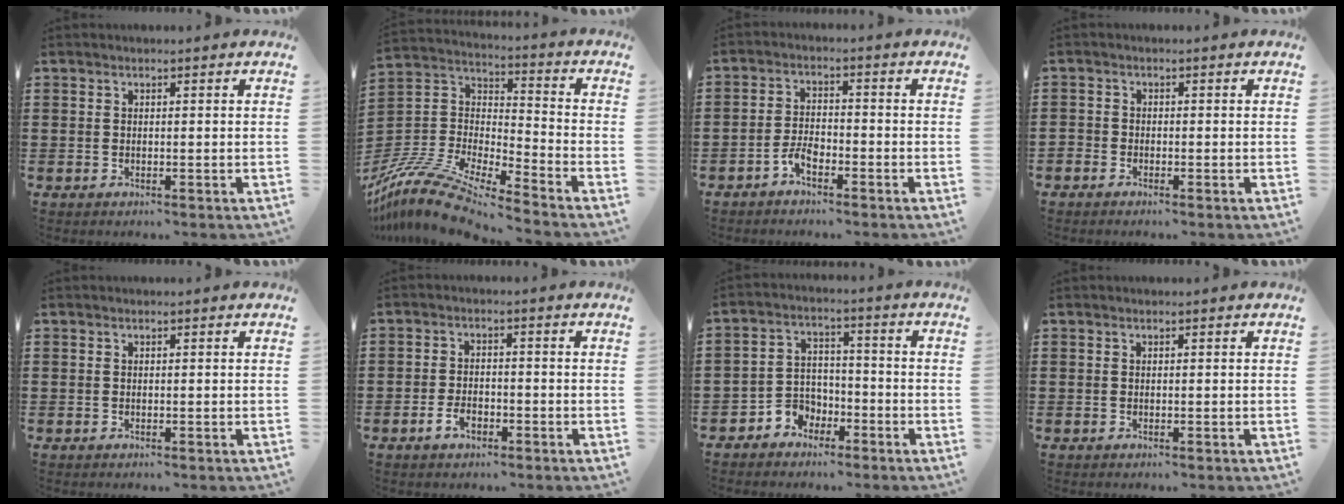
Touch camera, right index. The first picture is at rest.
{"total": 12.5, "force": [-11.2, 1.3, 5.3], "torque": [-0.126, 0.012, -0.231]}
{"total": 3.3, "force": [-2.2, 1.4, 2.1], "torque": [-0.052, 0.001, -0.047]}
{"total": 1.3, "force": [-1.2, 0.4, 0.0], "torque": [-0.003, 0.001, -0.027]}
{"total": 0.0}
{"total": 3.4, "force": [-1.9, 1.7, 2.2], "torque": [-0.046, -0.001, -0.039]}
{"total": 4.1, "force": [-2.8, 2.9, 0.3], "torque": [-0.017, 0.008, -0.060]}
{"total": 0.0}